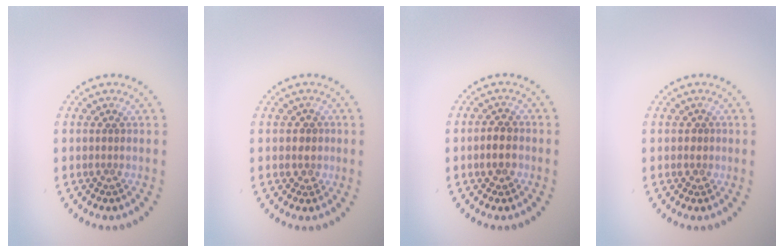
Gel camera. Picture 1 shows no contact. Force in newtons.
{"total": 1.2, "press": 1.0, "slide": 0.6}
{"total": 2.3, "press": 2.3, "slide": 0.6}
{"total": 0.6, "press": 0.3, "slide": 0.5}